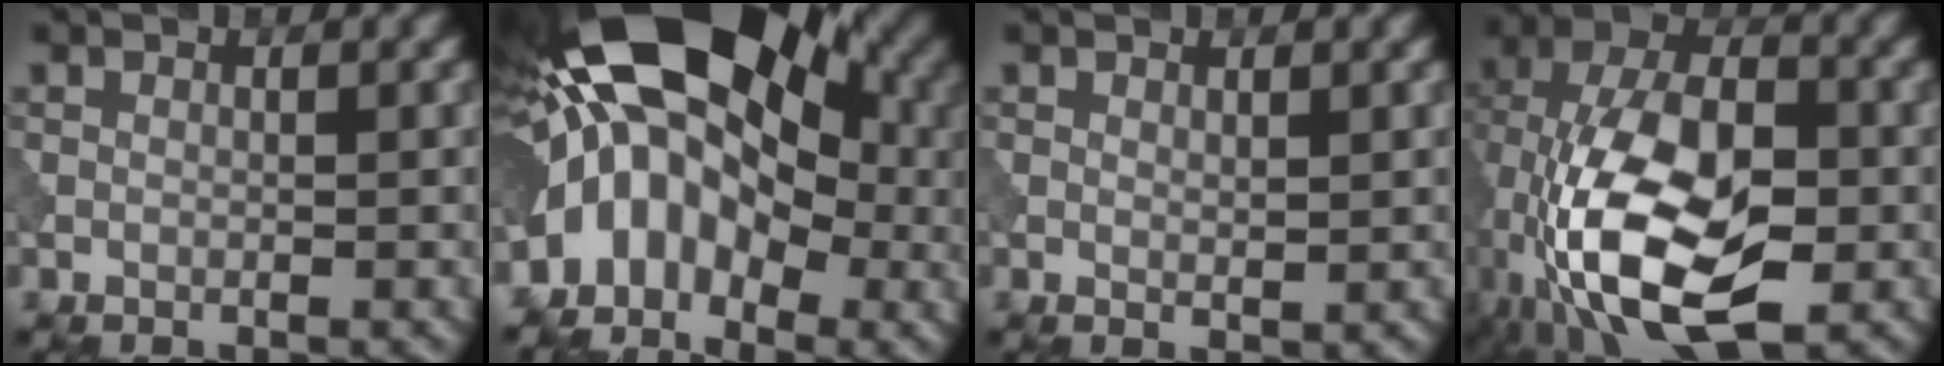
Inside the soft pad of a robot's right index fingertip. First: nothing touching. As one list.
[{"total": 15.9, "force": [0.5, 10.3, 12.2], "torque": [-0.188, 0.019, 0.004]}, {"total": 0.7, "force": [0.4, 0.2, 0.5], "torque": [-0.009, -0.003, 0.009]}, {"total": 15.6, "force": [-4.6, 7.8, 12.7], "torque": [-0.247, -0.011, -0.087]}]